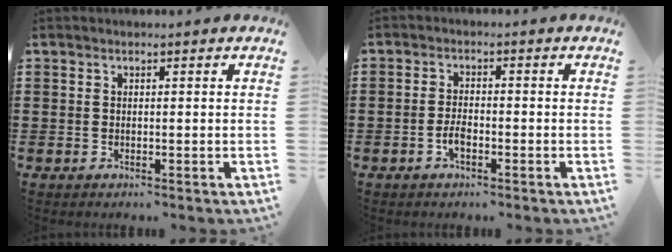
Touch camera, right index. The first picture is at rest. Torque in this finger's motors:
{"motor_torque": [2.14, 0.00, 0.22, 0.01]}